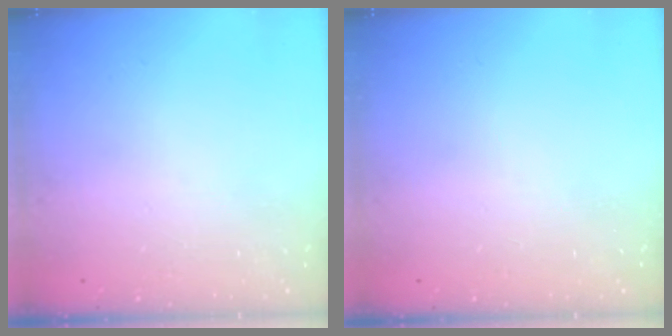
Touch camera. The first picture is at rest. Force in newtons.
{"total": 0.0}